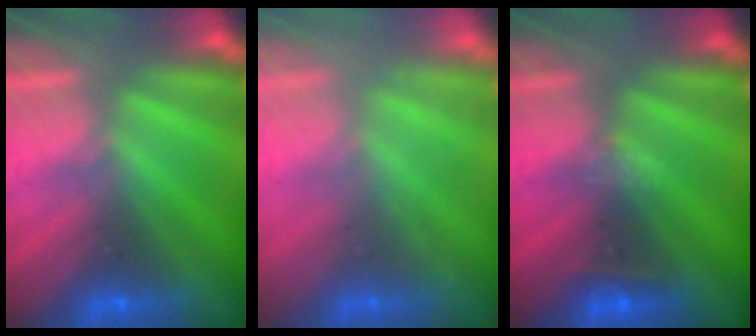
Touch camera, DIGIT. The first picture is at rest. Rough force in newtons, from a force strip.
{"total": 2.2}
{"total": 2.7}